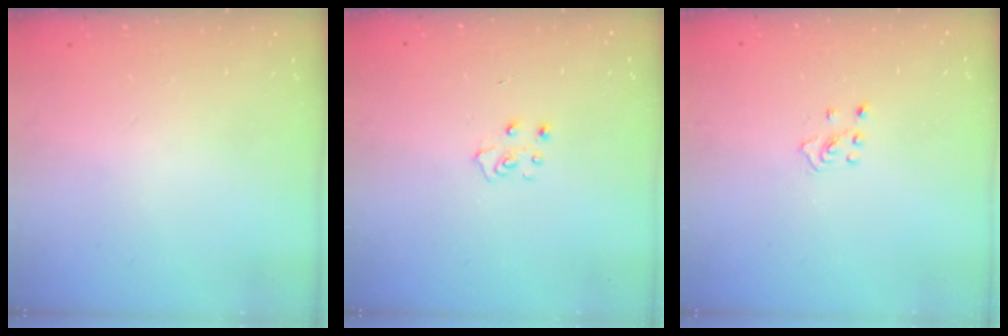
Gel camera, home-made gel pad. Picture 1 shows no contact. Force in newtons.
{"total": 5.3, "press": 5.3, "slide": 0.5}
{"total": 2.4, "press": 2.4, "slide": 0.5}